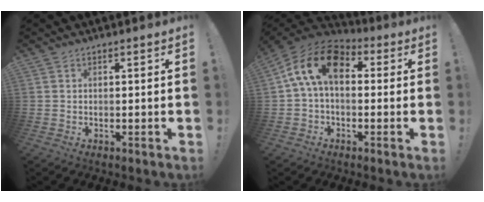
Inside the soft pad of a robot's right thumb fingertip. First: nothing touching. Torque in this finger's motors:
{"motor_torque": [0.75, 0.82, 0.14, 0.14, 0.10]}